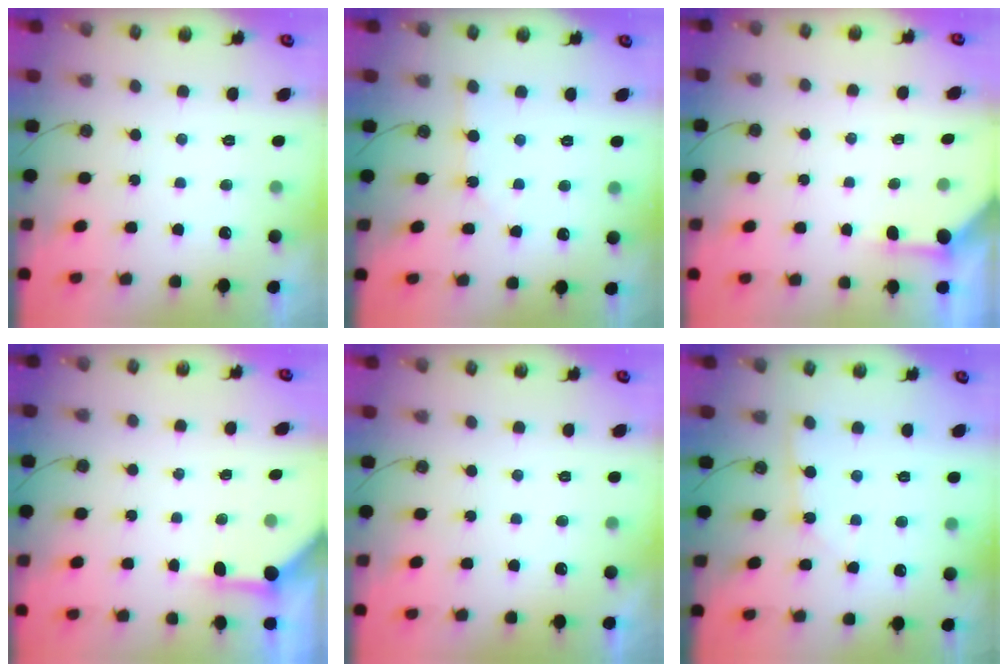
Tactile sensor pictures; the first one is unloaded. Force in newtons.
{"total": 1.7, "press": 1.6, "slide": 0.3}
{"total": 2.4, "press": 2.4, "slide": 0.4}
{"total": 3.9, "press": 3.9, "slide": 0.4}
{"total": 0.0}
{"total": 2.2, "press": 2.1, "slide": 0.3}